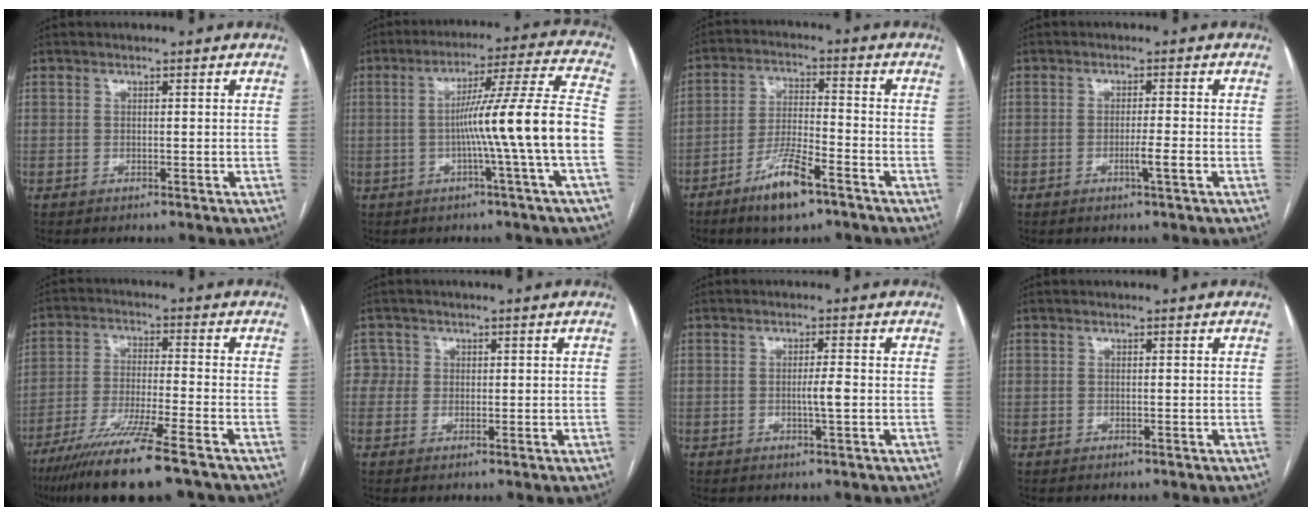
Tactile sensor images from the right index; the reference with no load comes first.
{"total": 14.1, "force": [-2.9, -2.6, 13.6], "torque": [-0.205, 0.008, -0.050]}
{"total": 9.1, "force": [-5.9, 1.7, 6.7], "torque": [-0.133, -0.012, -0.108]}
{"total": 2.8, "force": [-1.1, -0.3, 2.6], "torque": [-0.044, -0.003, -0.020]}
{"total": 13.9, "force": [-10.2, -0.1, 9.5], "torque": [-0.180, -0.046, -0.174]}
{"total": 2.5, "force": [0.5, 2.4, -0.2], "torque": [0.019, 0.007, 0.002]}
{"total": 2.6, "force": [-0.4, -0.1, 2.5], "torque": [-0.047, -0.003, -0.008]}
{"total": 0.0}